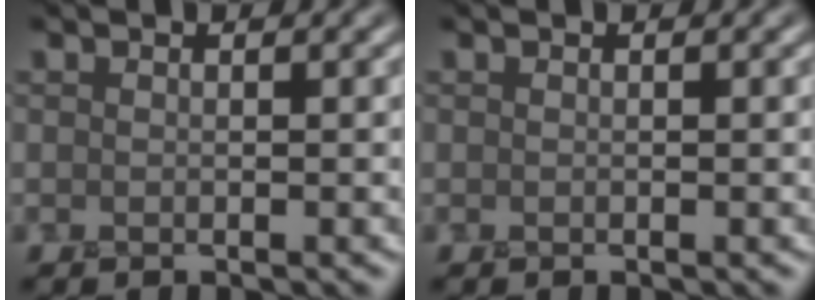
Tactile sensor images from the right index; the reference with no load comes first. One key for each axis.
{"total": 0.0}